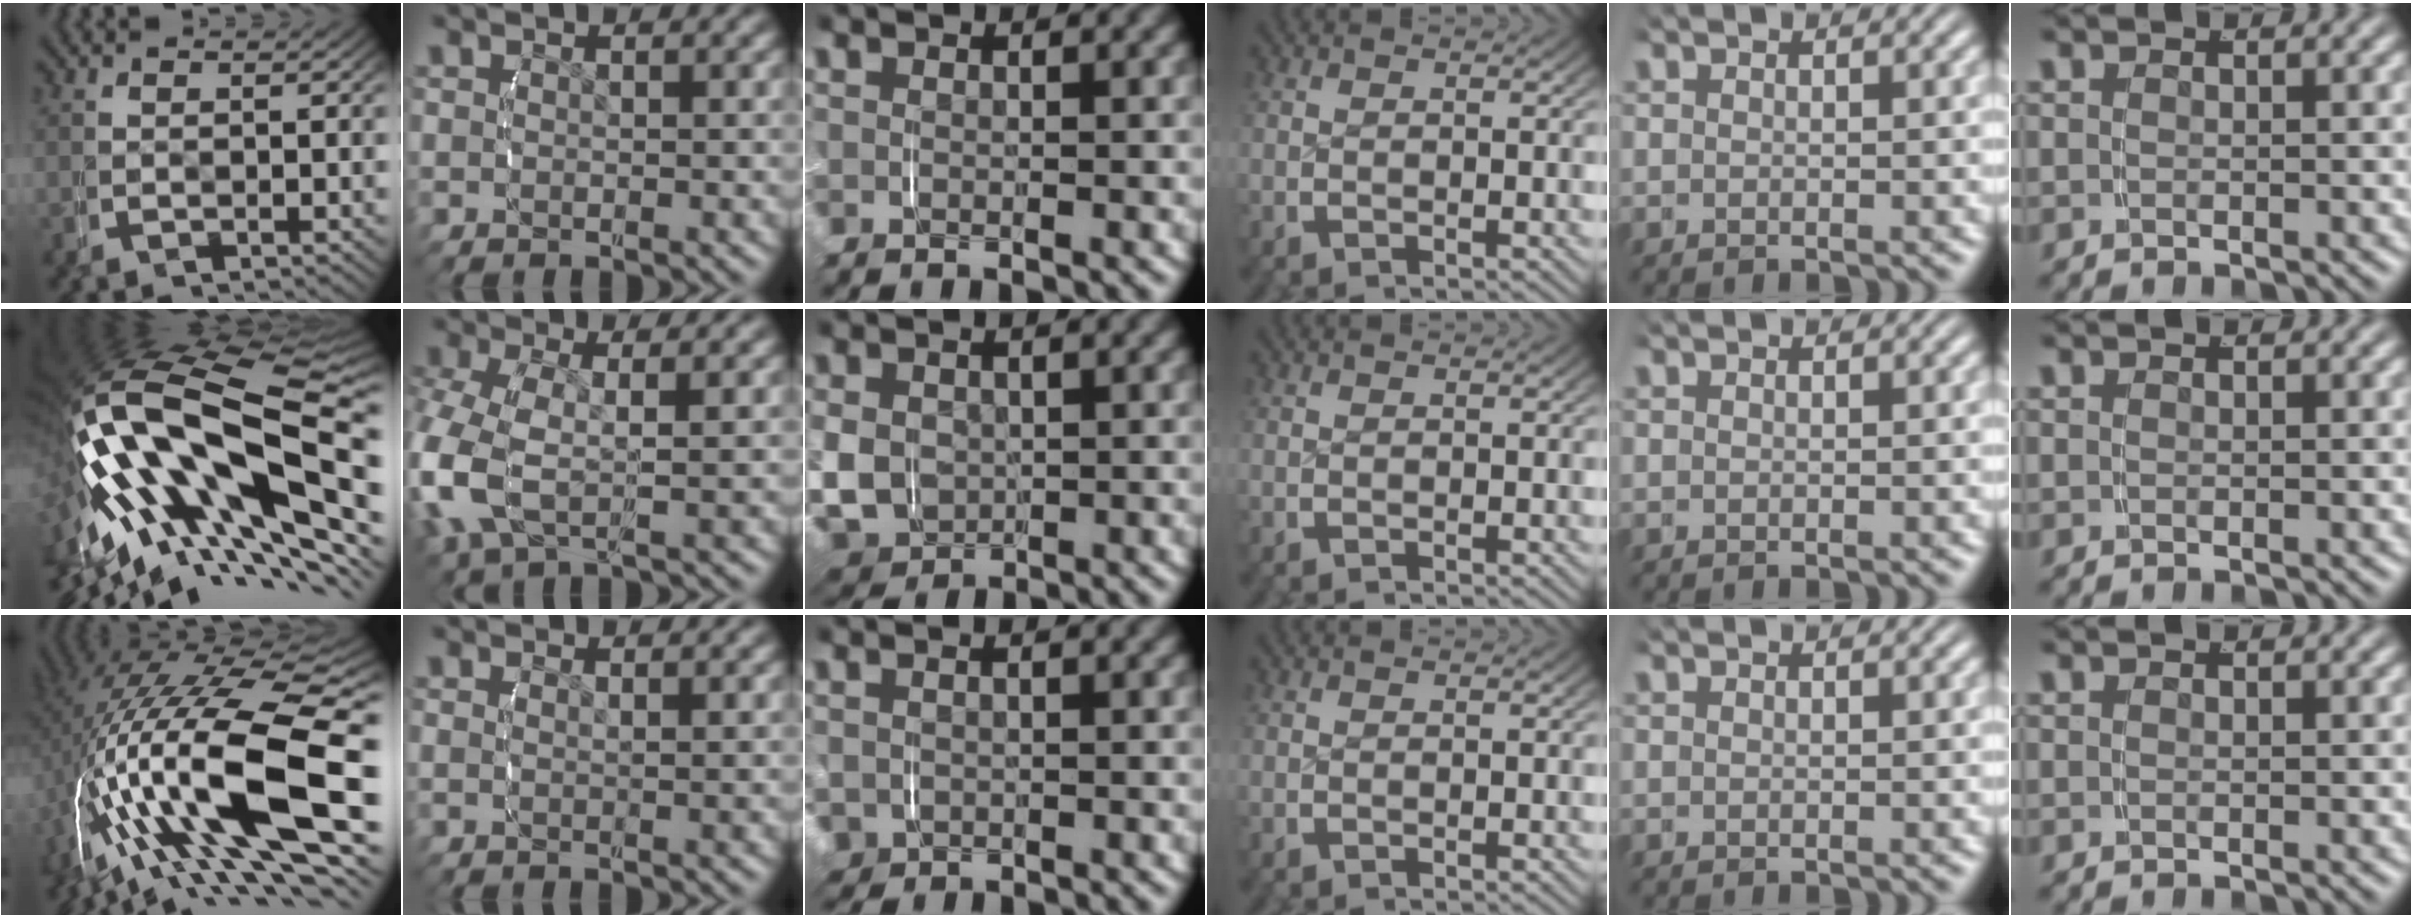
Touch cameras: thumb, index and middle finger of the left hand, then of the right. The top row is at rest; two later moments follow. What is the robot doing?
{"motion": "grasp_and_lifting", "object": "router"}